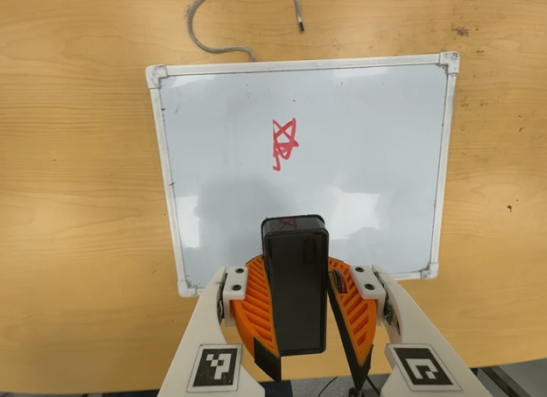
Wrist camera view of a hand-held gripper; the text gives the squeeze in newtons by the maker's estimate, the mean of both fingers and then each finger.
{"total": 10.0, "left": 10.2, "right": 9.8}